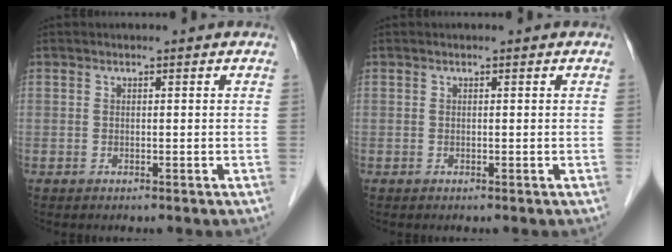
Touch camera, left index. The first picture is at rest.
{"total": 0.0}